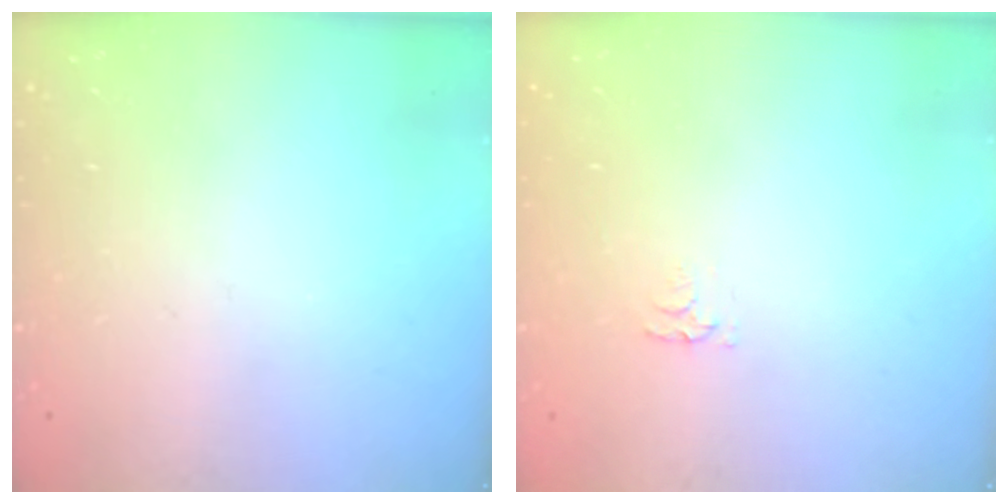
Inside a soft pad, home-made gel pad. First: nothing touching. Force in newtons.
{"total": 2.6, "press": 2.6, "slide": 0.4}